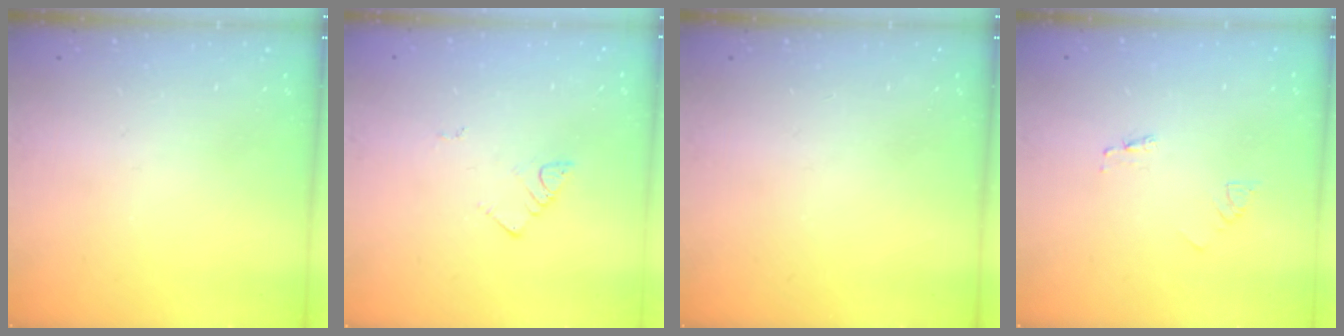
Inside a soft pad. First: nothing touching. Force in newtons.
{"total": 3.1, "press": 3.1, "slide": 0.5}
{"total": 0.0}
{"total": 2.1, "press": 2.1, "slide": 0.1}